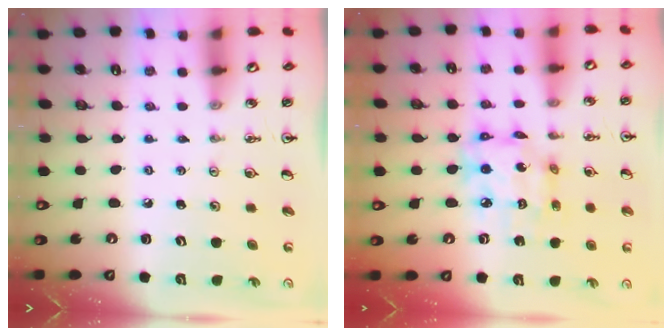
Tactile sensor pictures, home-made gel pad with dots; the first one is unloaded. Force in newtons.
{"total": 11.9, "press": 11.8, "slide": 0.9}